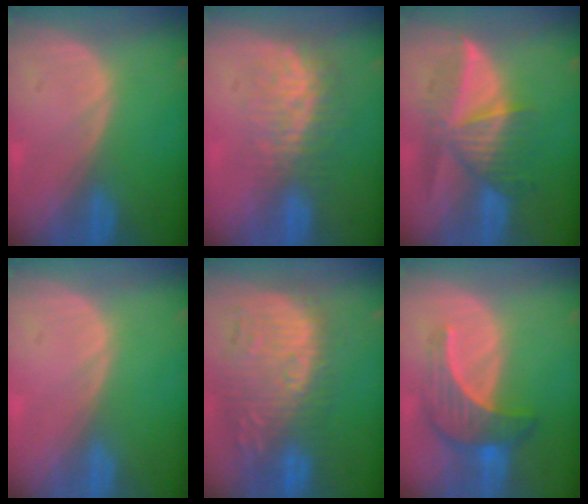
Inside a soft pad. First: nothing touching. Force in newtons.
{"total": 8.3, "press": 7.2, "slide": 4.1}
{"total": 7.7, "press": 7.4, "slide": 2.0}
{"total": 0.0}
{"total": 12.8, "press": 11.7, "slide": 5.4}
{"total": 7.3, "press": 6.7, "slide": 2.9}